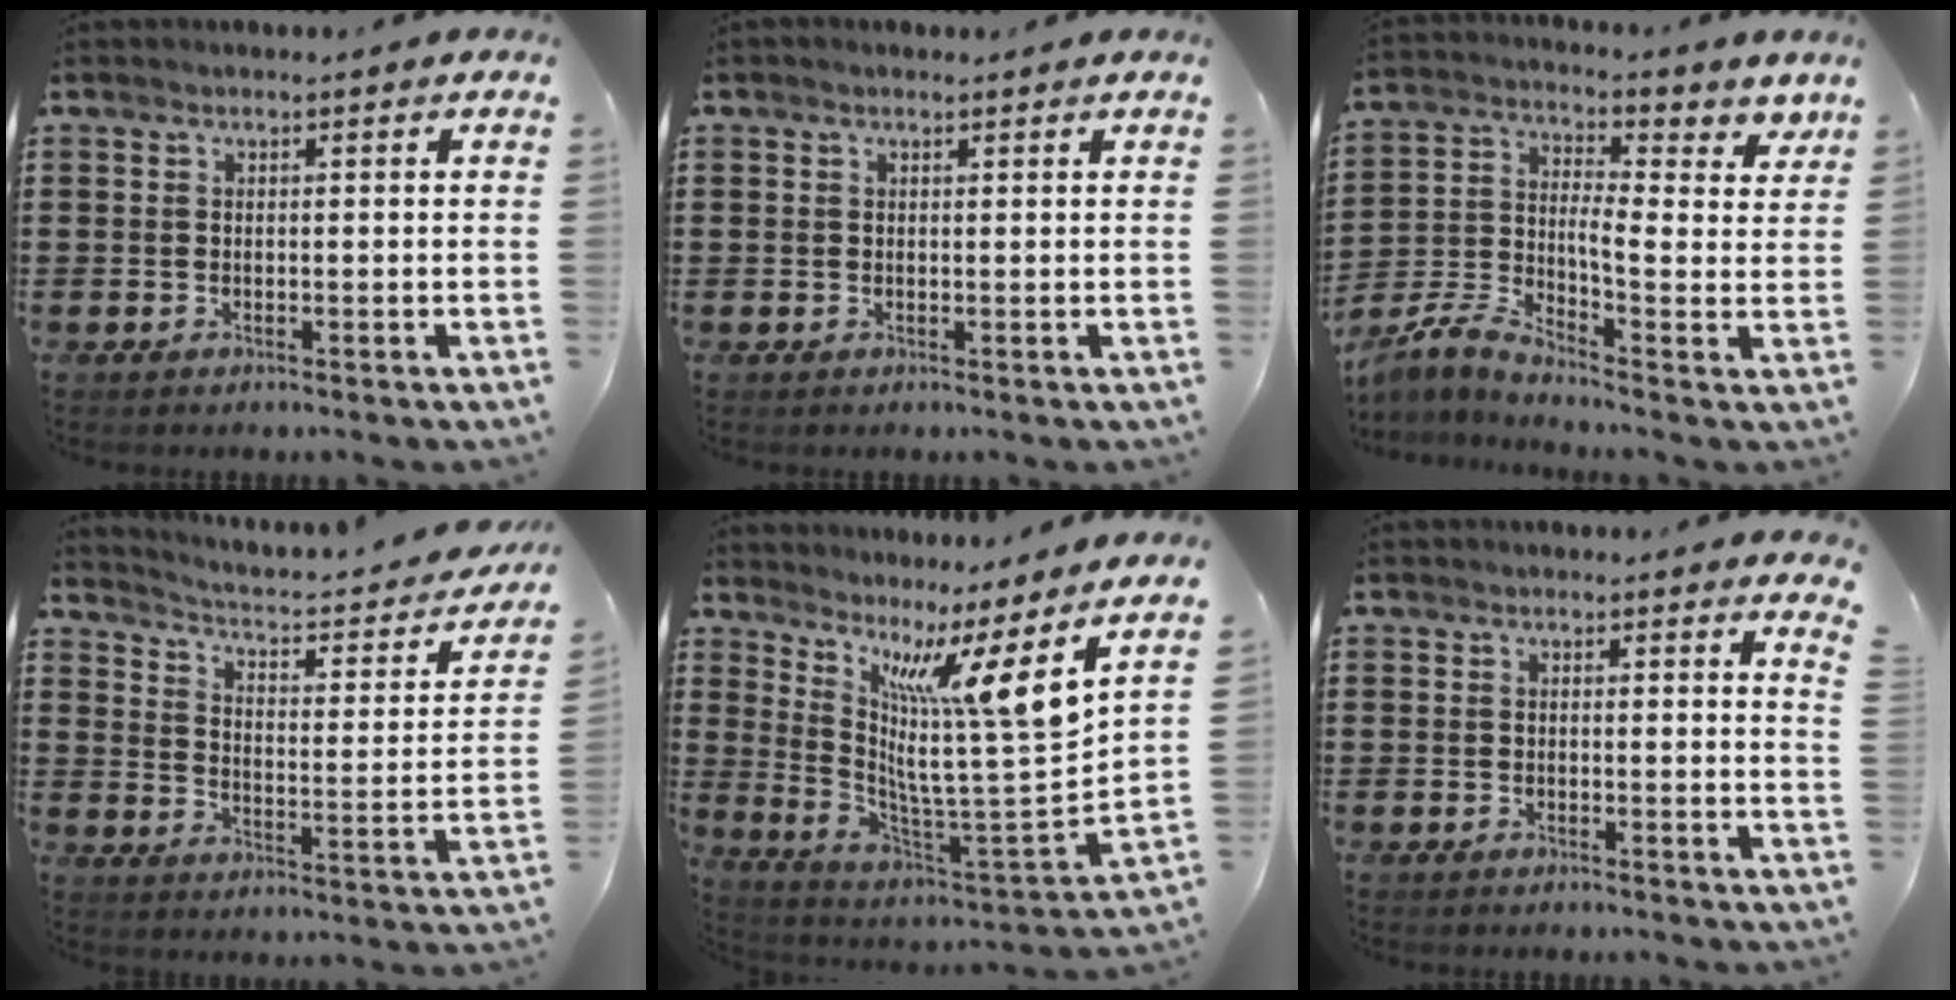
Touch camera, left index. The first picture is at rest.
{"total": 0.6, "force": [0.3, 0.5, 0.1], "torque": [-0.003, 0.004, 0.006]}
{"total": 3.8, "force": [-0.2, 1.8, 3.4], "torque": [-0.085, -0.027, -0.016]}
{"total": 2.7, "force": [2.1, 0.3, 1.6], "torque": [-0.049, -0.028, 0.023]}
{"total": 11.7, "force": [6.6, -0.8, 9.6], "torque": [-0.184, -0.076, 0.088]}
{"total": 1.2, "force": [1.0, -0.1, 0.6], "torque": [-0.007, -0.005, 0.018]}